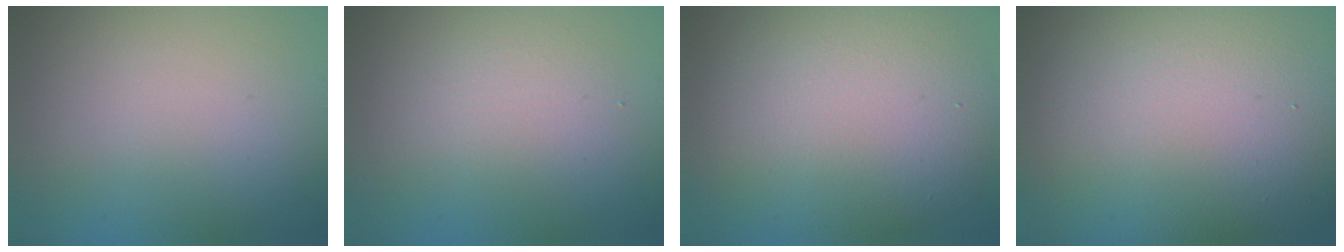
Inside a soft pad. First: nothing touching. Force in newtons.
{"total": 2.4, "press": 2.4, "slide": 0.0}
{"total": 9.7, "press": 9.6, "slide": 0.7}
{"total": 19.4, "press": 19.3, "slide": 1.7}